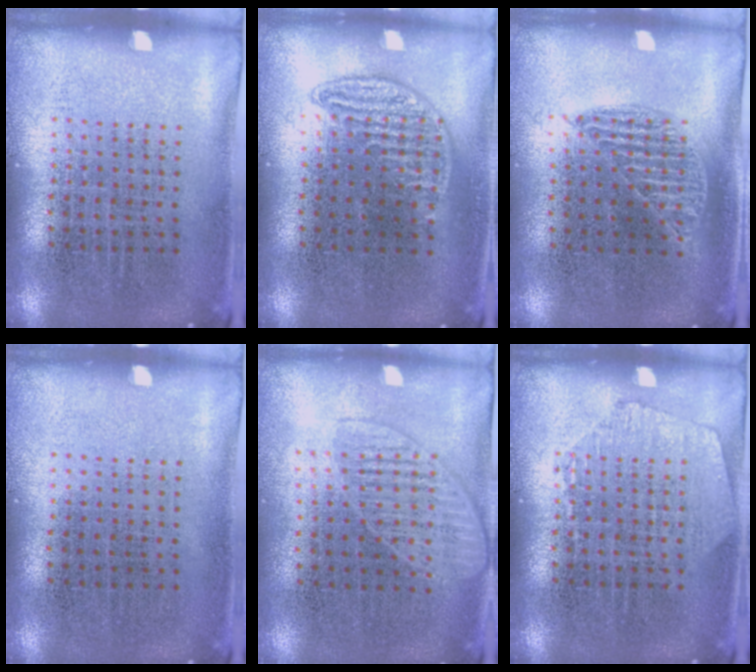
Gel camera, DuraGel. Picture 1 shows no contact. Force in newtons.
{"total": 1.0, "press": 0.8, "slide": 0.4}
{"total": 1.0, "press": 0.8, "slide": 0.5}
{"total": 0.0}
{"total": 1.3, "press": 1.2, "slide": 0.6}
{"total": 1.2, "press": 1.2, "slide": 0.2}